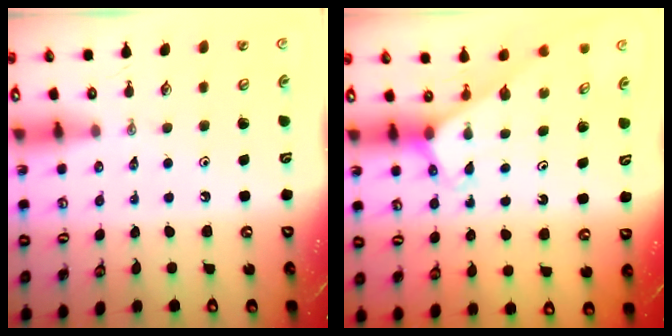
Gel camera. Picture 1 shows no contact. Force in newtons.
{"total": 3.1, "press": 3.1, "slide": 0.2}